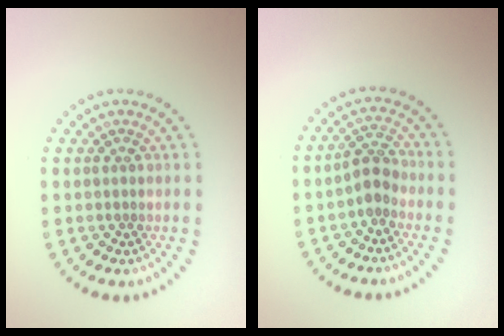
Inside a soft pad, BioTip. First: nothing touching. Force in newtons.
{"total": 2.2, "press": 2.0, "slide": 1.0}